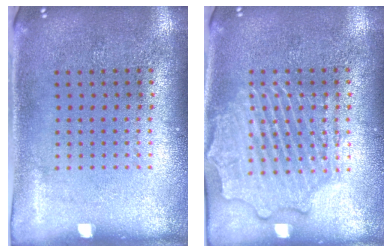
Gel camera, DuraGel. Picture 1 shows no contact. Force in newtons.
{"total": 3.5, "press": 3.4, "slide": 0.5}